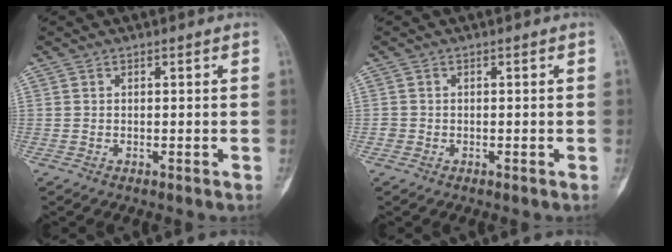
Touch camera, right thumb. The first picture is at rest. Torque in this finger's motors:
{"motor_torque": [0.15, 0.02, 0.34, -0.13, 0.04]}